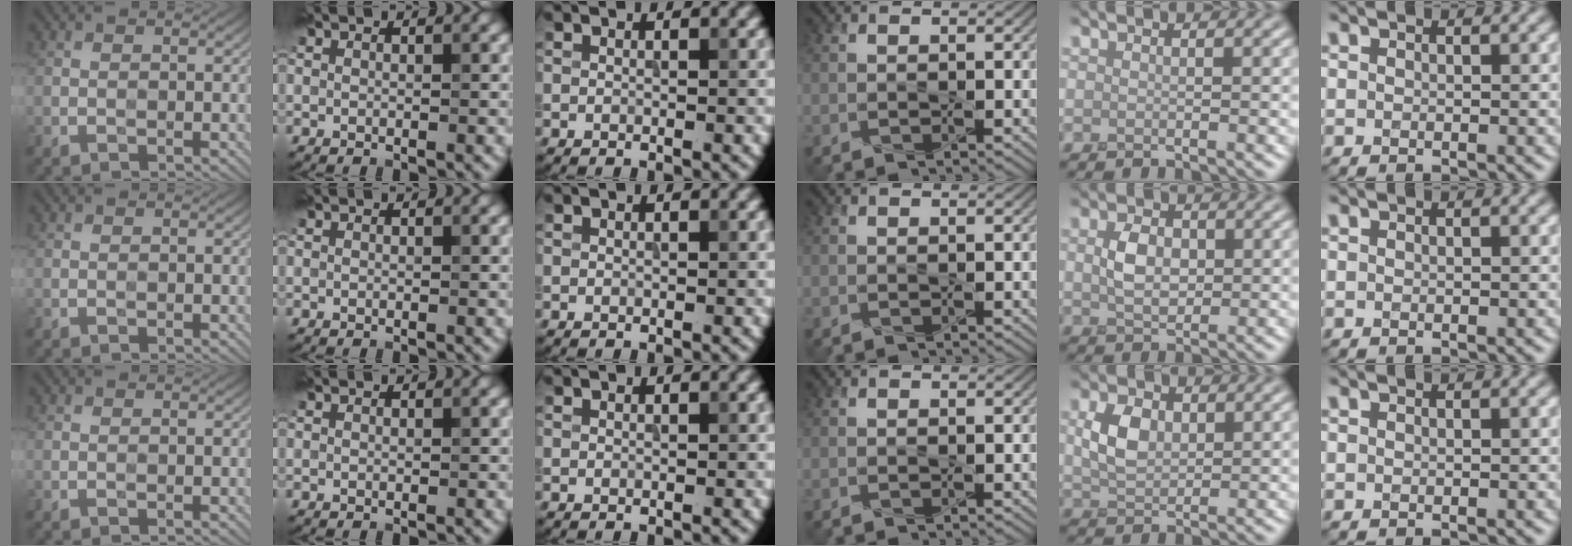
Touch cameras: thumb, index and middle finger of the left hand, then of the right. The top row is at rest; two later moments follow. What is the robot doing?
{"motion": "press", "object": "joystick"}